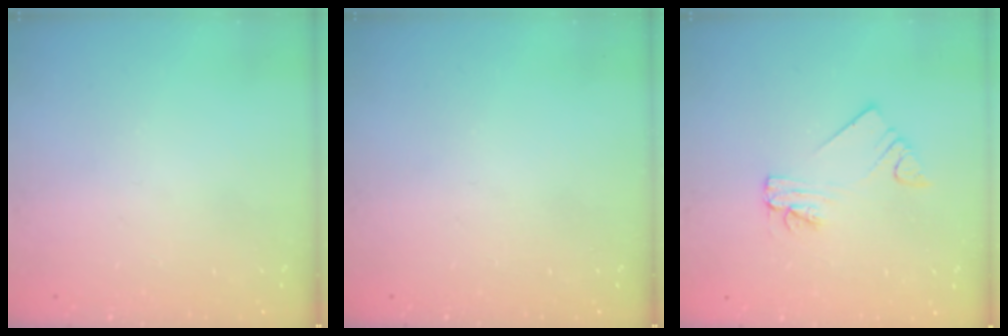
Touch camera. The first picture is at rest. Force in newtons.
{"total": 0.0}
{"total": 2.2, "press": 2.2, "slide": 0.1}